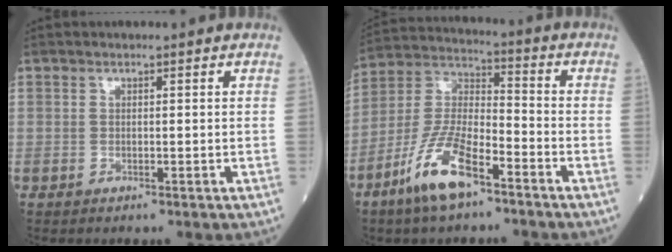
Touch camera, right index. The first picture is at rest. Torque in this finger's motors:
{"motor_torque": [1.10, -1.03, 0.71, 0.21]}